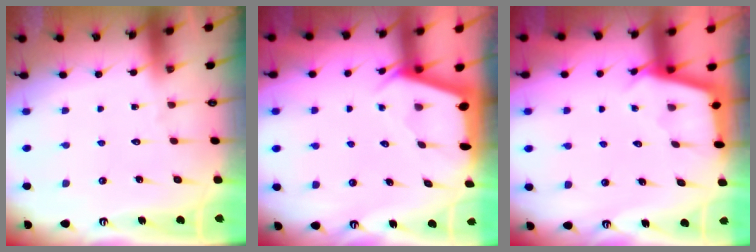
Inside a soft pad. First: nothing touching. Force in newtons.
{"total": 2.4, "press": 2.4, "slide": 0.3}
{"total": 3.0, "press": 3.0, "slide": 0.3}